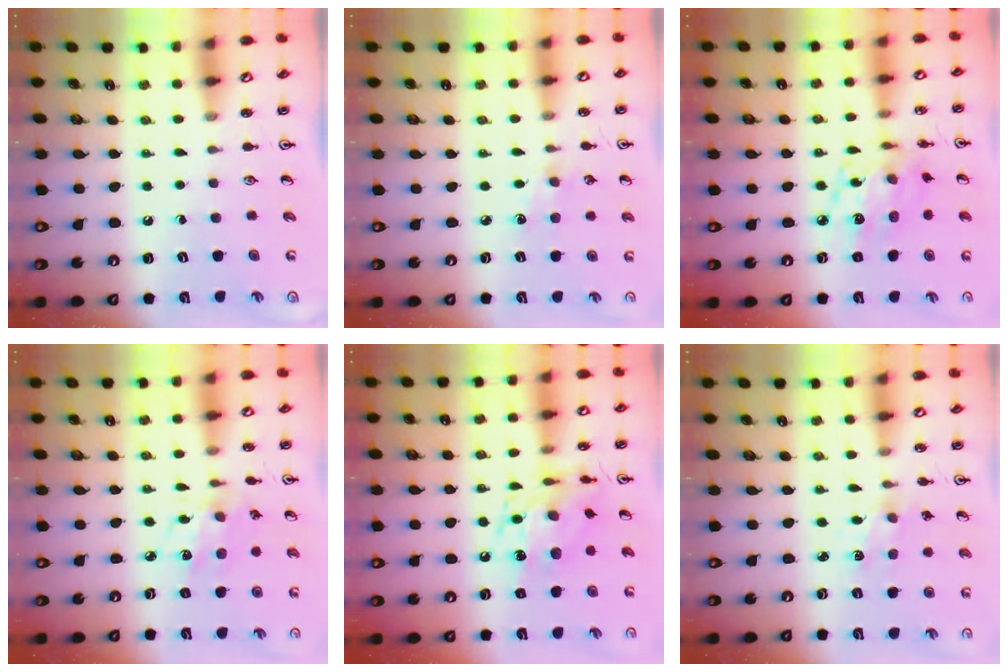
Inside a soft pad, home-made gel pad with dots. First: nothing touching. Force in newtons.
{"total": 4.5, "press": 4.4, "slide": 0.6}
{"total": 11.9, "press": 11.8, "slide": 0.7}
{"total": 6.7, "press": 6.7, "slide": 0.4}
{"total": 12.9, "press": 12.9, "slide": 0.9}
{"total": 1.9, "press": 1.9, "slide": 0.3}